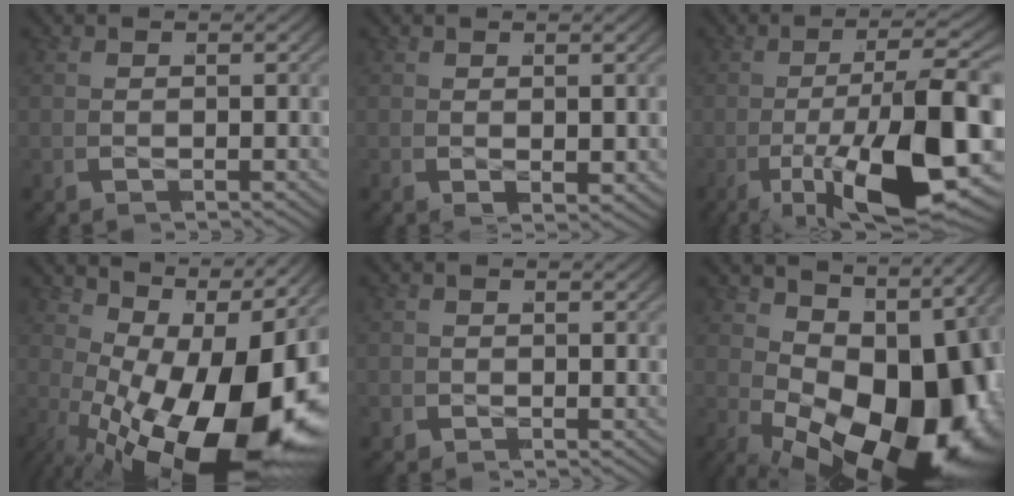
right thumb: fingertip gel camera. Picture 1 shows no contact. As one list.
[{"total": 0.9, "force": [0.2, 0.5, 0.6], "torque": [-0.013, -0.008, 0.007]}, {"total": 15.5, "force": [-5.2, 6.2, 13.2], "torque": [-0.251, -0.040, -0.055]}, {"total": 19.1, "force": [-2.8, 10.7, 15.6], "torque": [-0.277, -0.048, -0.010]}, {"total": 0.7, "force": [0.0, 0.7, 0.1], "torque": [0.000, -0.004, 0.000]}, {"total": 20.5, "force": [-3.3, 12.1, 16.2], "torque": [-0.263, -0.047, -0.016]}]